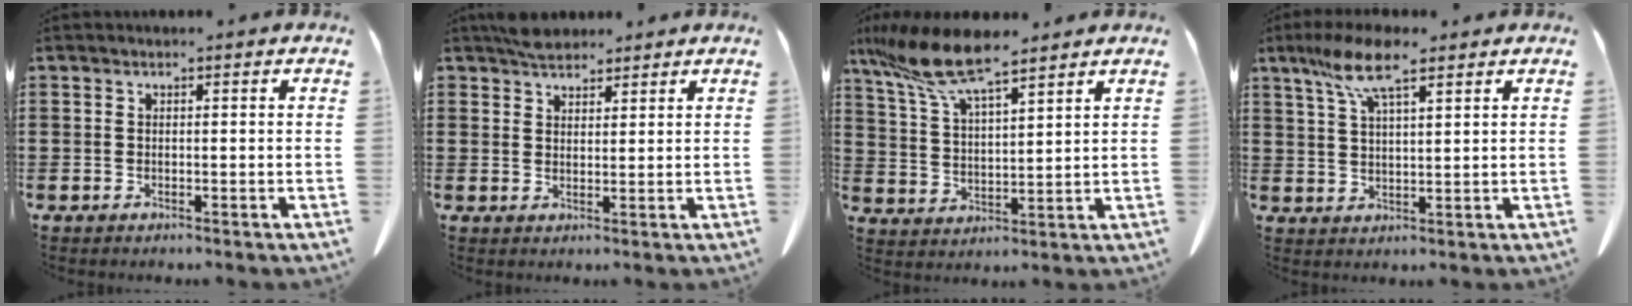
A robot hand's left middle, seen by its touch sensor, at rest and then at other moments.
{"total": 2.9, "force": [2.7, 1.1, 0.6], "torque": [-0.019, 0.002, 0.052]}
{"total": 10.4, "force": [8.1, 1.2, 6.4], "torque": [-0.162, -0.035, 0.141]}
{"total": 8.1, "force": [5.2, 1.5, 5.9], "torque": [-0.127, -0.001, 0.093]}